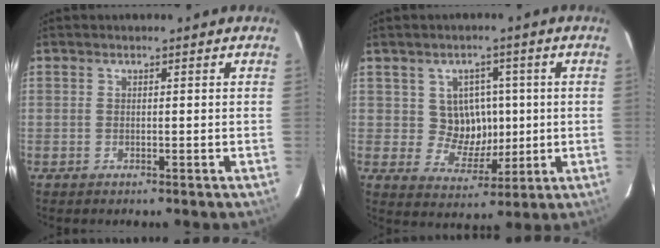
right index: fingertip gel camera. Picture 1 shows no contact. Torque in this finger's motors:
{"motor_torque": [-0.03, 0.01, 0.10, 0.00]}